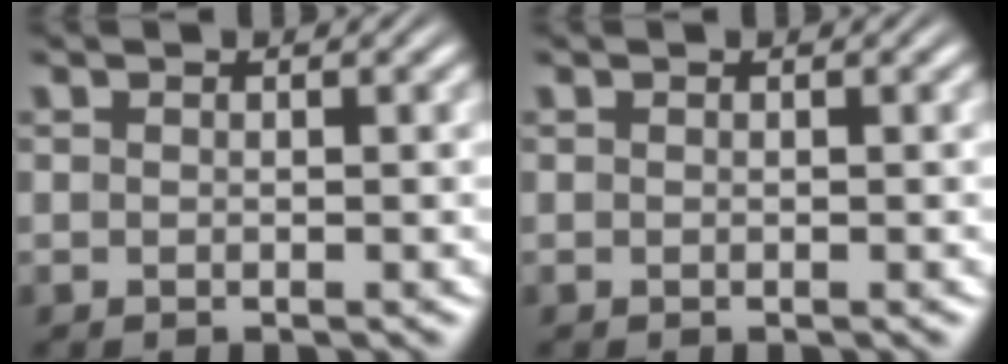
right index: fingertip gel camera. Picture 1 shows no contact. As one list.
[{"total": 0.0}]